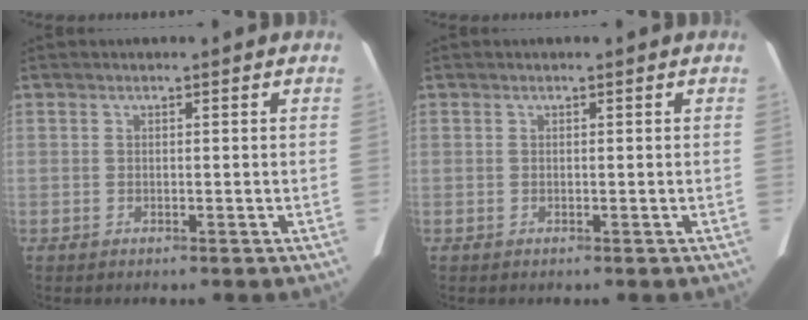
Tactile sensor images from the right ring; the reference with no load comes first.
{"total": 0.0}